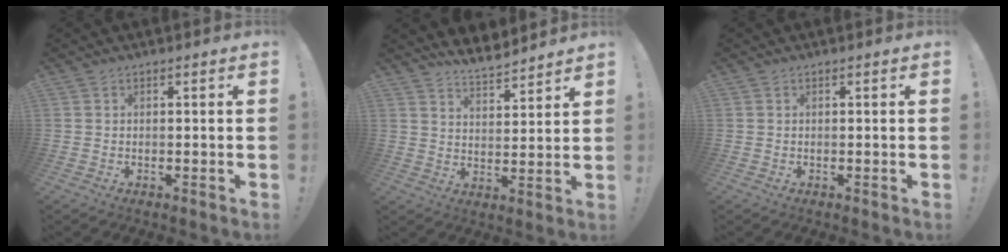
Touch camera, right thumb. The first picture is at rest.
{"total": 7.1, "force": [6.6, 1.3, 2.1], "torque": [-0.033, -0.053, 0.119]}
{"total": 0.0}